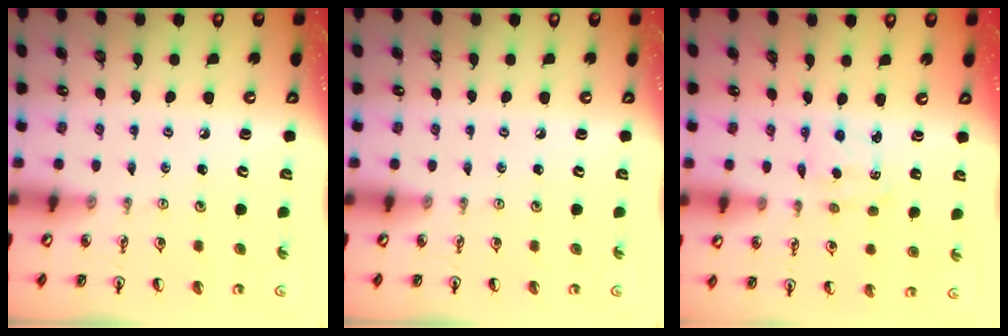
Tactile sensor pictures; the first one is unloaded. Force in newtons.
{"total": 0.0}
{"total": 1.8, "press": 1.8, "slide": 0.2}